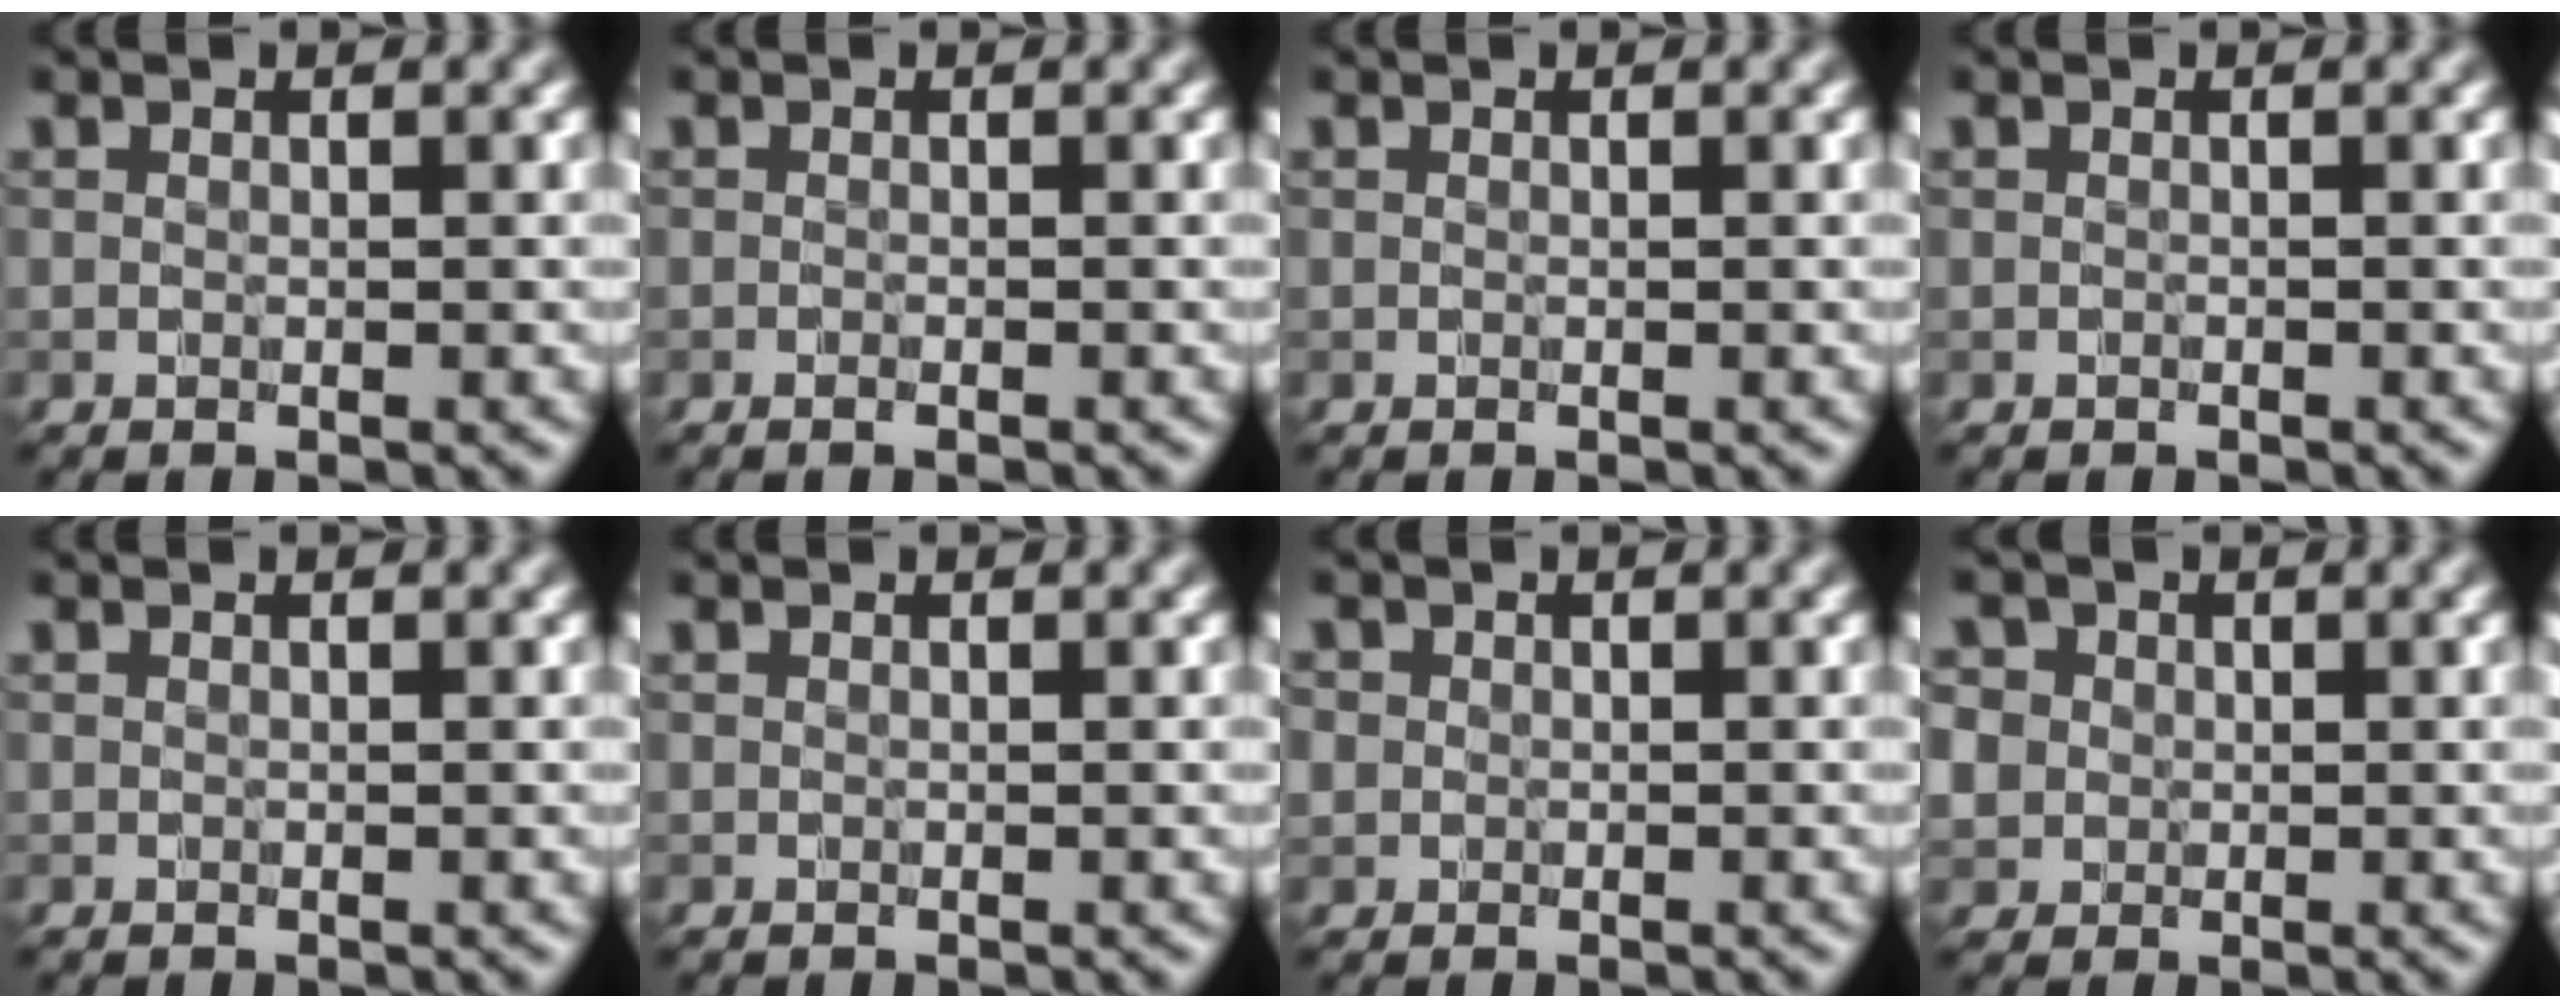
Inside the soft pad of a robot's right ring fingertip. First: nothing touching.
{"total": 0.0}
{"total": 0.0}
{"total": 0.0}
{"total": 0.0}
{"total": 0.0}
{"total": 1.3, "force": [0.2, 1.3, 0.3], "torque": [0.009, 0.000, -0.007]}
{"total": 5.7, "force": [1.2, 5.2, 2.0], "torque": [-0.047, 0.028, -0.008]}